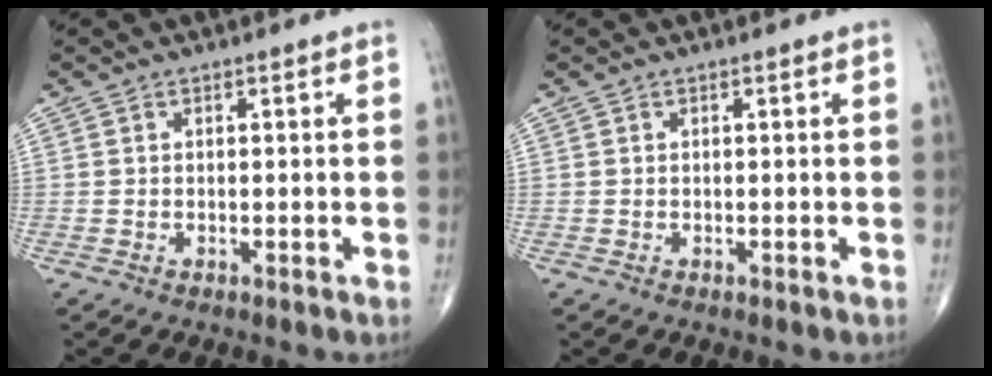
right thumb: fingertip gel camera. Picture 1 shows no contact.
{"total": 0.0}